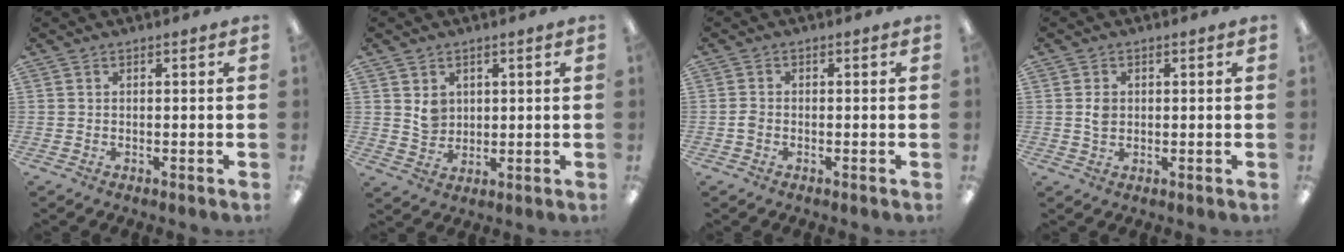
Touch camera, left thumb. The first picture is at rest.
{"total": 4.8, "force": [2.3, 4.1, 1.2], "torque": [-0.004, -0.007, 0.037]}
{"total": 1.5, "force": [-0.4, 1.1, 1.0], "torque": [-0.017, 0.003, -0.008]}
{"total": 2.7, "force": [0.5, 2.1, 1.7], "torque": [-0.027, 0.002, 0.006]}